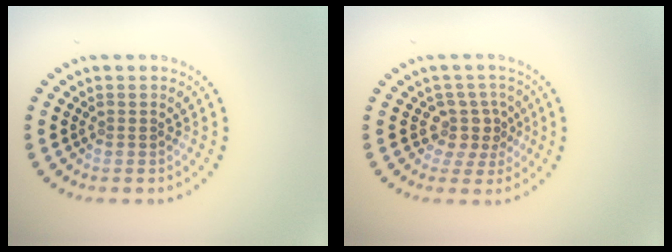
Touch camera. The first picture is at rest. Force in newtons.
{"total": 2.8, "press": 2.1, "slide": 1.8}